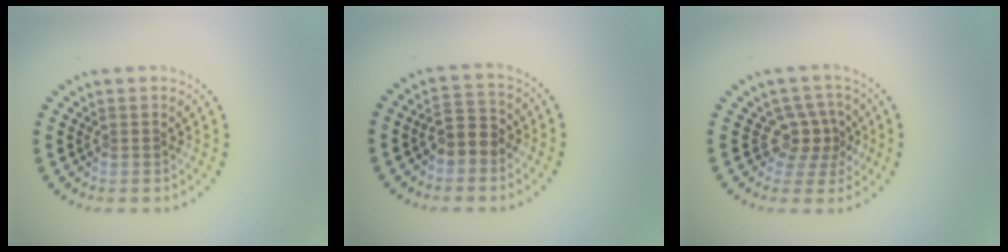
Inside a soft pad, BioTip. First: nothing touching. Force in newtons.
{"total": 2.7, "press": 2.5, "slide": 0.9}
{"total": 2.8, "press": 2.1, "slide": 1.9}